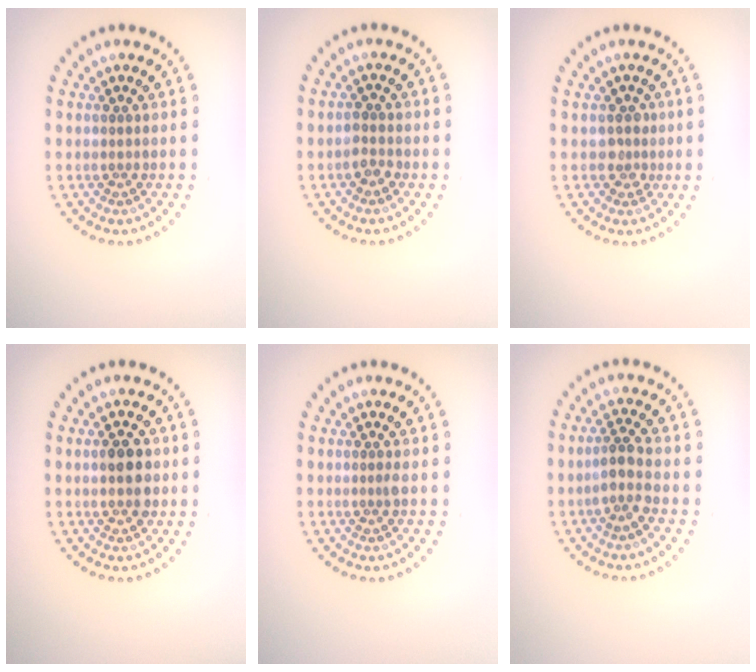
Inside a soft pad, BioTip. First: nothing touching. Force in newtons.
{"total": 1.3, "press": 1.2, "slide": 0.4}
{"total": 1.5, "press": 1.2, "slide": 0.9}
{"total": 2.9, "press": 2.9, "slide": 0.2}
{"total": 0.6, "press": 0.3, "slide": 0.5}
{"total": 2.2, "press": 1.7, "slide": 1.4}